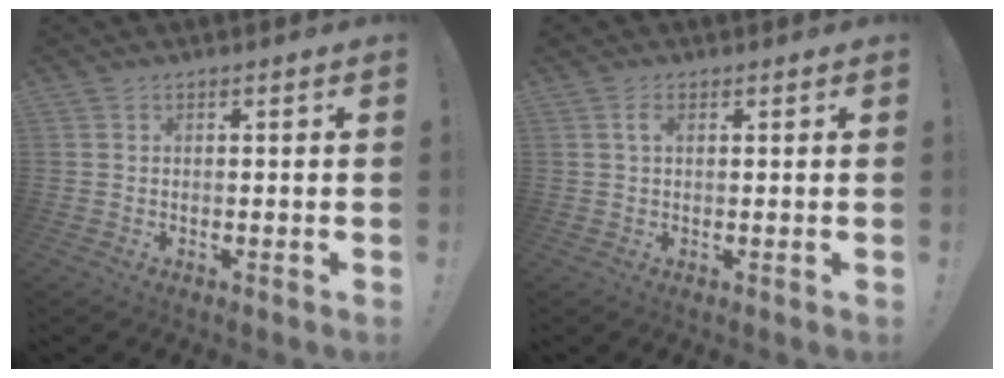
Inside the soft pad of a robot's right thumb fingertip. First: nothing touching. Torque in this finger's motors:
{"motor_torque": [0.04, 0.08, 0.07, -0.05, 0.00]}